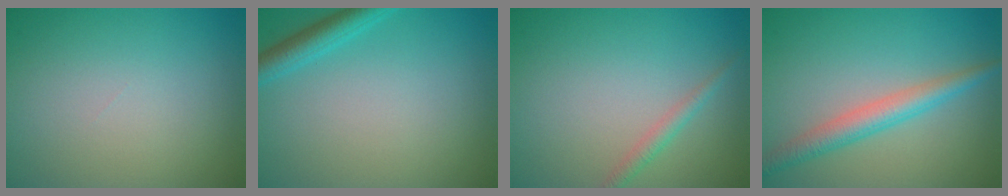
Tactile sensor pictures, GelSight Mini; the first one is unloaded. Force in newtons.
{"total": 2.7, "press": 2.7, "slide": 0.2}
{"total": 1.4, "press": 1.4, "slide": 0.1}
{"total": 3.3, "press": 3.3, "slide": 0.0}